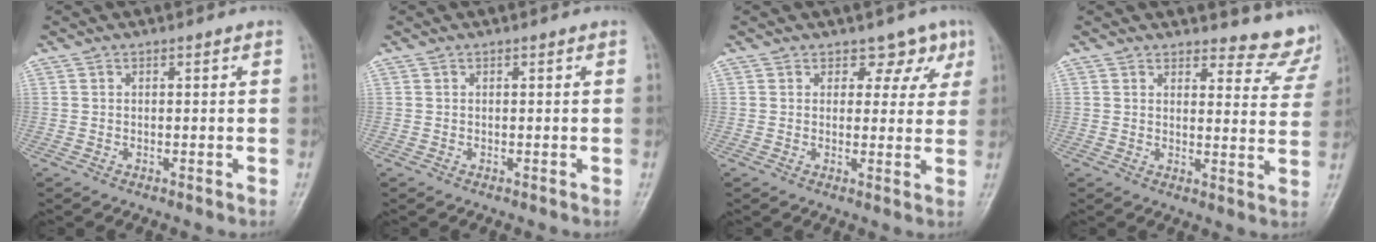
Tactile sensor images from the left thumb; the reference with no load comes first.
{"total": 0.0}
{"total": 4.7, "force": [2.9, 3.3, 1.6], "torque": [0.021, -0.011, 0.033]}
{"total": 9.0, "force": [8.6, 2.6, 0.3], "torque": [0.035, -0.077, 0.079]}